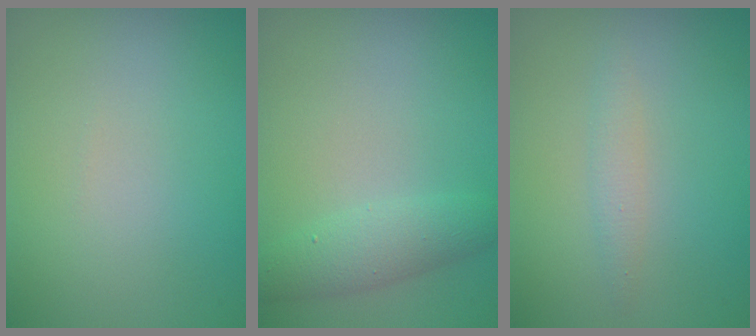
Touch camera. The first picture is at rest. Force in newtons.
{"total": 2.7, "press": 2.7, "slide": 0.1}
{"total": 1.2, "press": 1.2, "slide": 0.0}